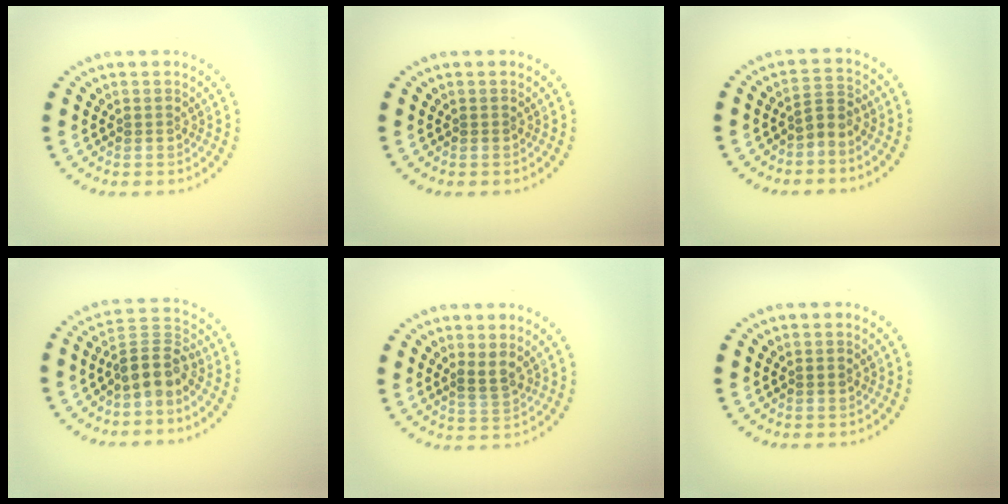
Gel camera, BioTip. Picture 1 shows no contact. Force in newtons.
{"total": 0.0}
{"total": 1.9, "press": 1.3, "slide": 1.3}
{"total": 4.0, "press": 3.4, "slide": 2.1}
{"total": 1.8, "press": 1.5, "slide": 0.9}
{"total": 0.8, "press": 0.7, "slide": 0.1}